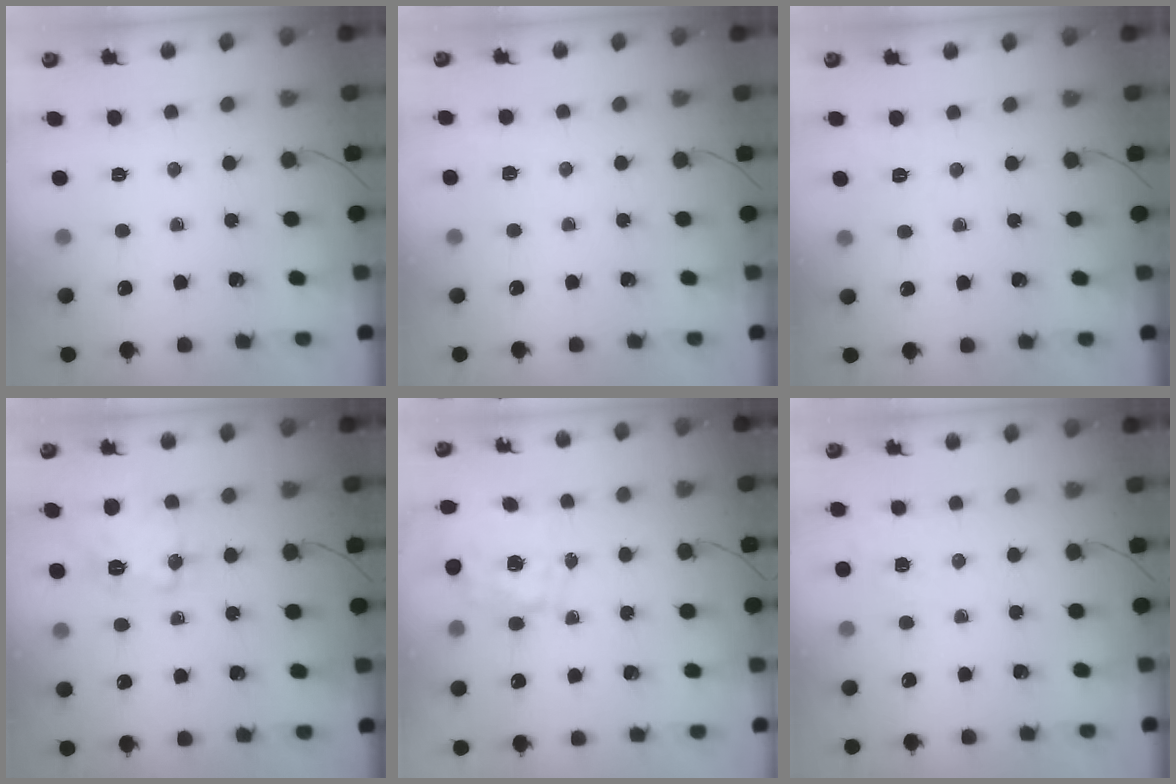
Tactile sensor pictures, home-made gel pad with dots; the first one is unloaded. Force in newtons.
{"total": 6.8, "press": 6.6, "slide": 1.6}
{"total": 2.7, "press": 2.2, "slide": 1.6}
{"total": 12.5, "press": 12.5, "slide": 0.8}
{"total": 1.9, "press": 1.7, "slide": 0.7}
{"total": 2.0, "press": 1.2, "slide": 1.6}